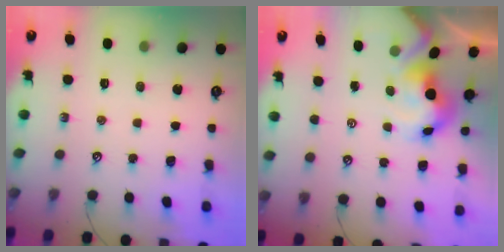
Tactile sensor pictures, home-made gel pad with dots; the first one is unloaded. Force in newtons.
{"total": 6.7, "press": 6.6, "slide": 1.1}